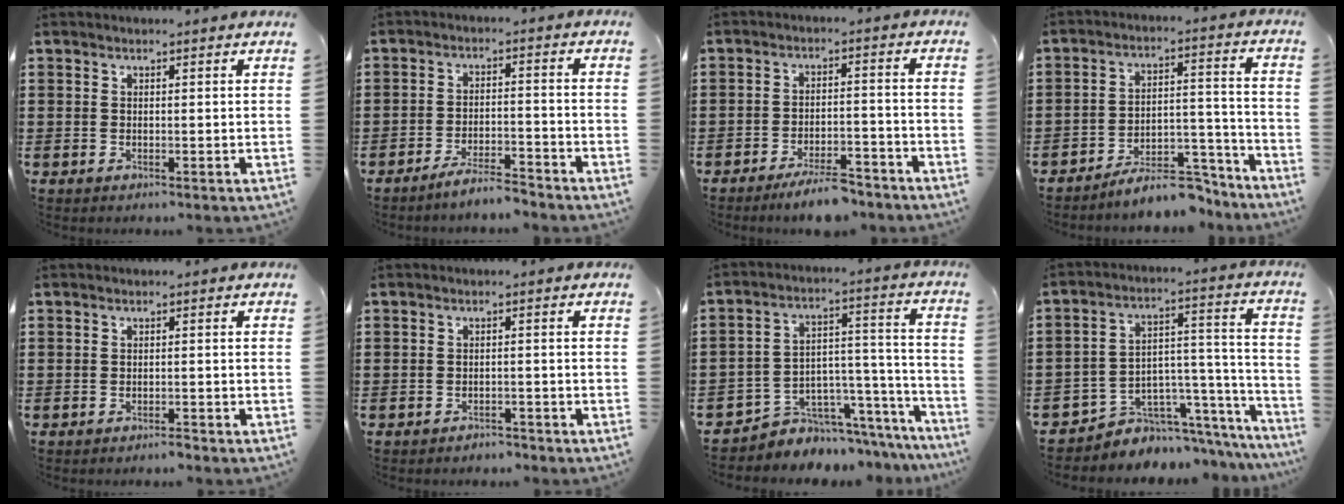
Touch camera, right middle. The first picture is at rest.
{"total": 4.5, "force": [-4.3, 0.0, 1.4], "torque": [-0.032, -0.005, -0.084]}
{"total": 5.5, "force": [-5.0, 0.6, 2.2], "torque": [-0.040, -0.002, -0.092]}
{"total": 7.8, "force": [-7.1, 1.7, 2.7], "torque": [-0.031, 0.022, -0.127]}
{"total": 0.9, "force": [-0.8, 0.0, 0.3], "torque": [-0.008, -0.002, -0.016]}
{"total": 1.6, "force": [-1.6, 0.2, -0.2], "torque": [-0.004, -0.001, -0.035]}
{"total": 4.9, "force": [-4.1, 2.5, -0.2], "torque": [-0.009, -0.004, -0.081]}
{"total": 4.9, "force": [-3.9, 3.0, 0.2], "torque": [-0.017, -0.012, -0.071]}